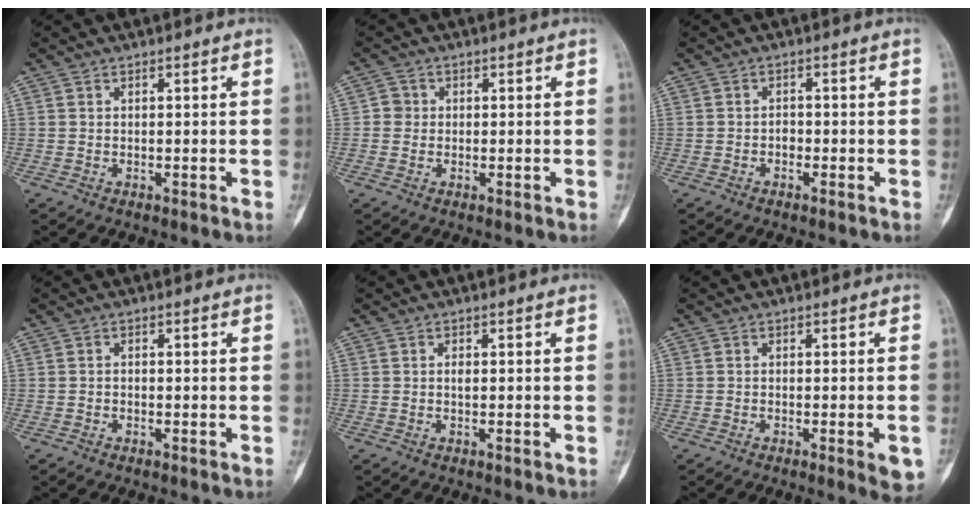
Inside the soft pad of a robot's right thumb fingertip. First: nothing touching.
{"total": 1.6, "force": [0.0, 1.5, 0.5], "torque": [-0.001, 0.005, -0.003]}
{"total": 1.3, "force": [-0.6, 0.8, 0.8], "torque": [-0.005, 0.005, -0.016]}
{"total": 0.6, "force": [-0.3, 0.4, 0.2], "torque": [-0.001, 0.002, -0.011]}
{"total": 0.8, "force": [-0.1, 0.3, 0.7], "torque": [-0.015, 0.000, -0.004]}
{"total": 4.9, "force": [-2.0, 1.1, 4.3], "torque": [-0.046, -0.003, -0.026]}